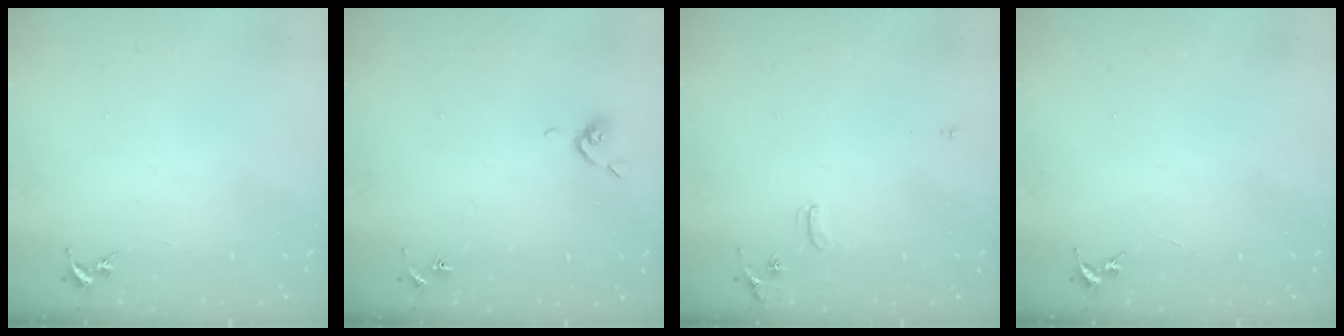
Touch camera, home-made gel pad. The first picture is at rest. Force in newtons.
{"total": 4.8, "press": 4.6, "slide": 1.0}
{"total": 6.1, "press": 6.0, "slide": 0.9}
{"total": 0.0}